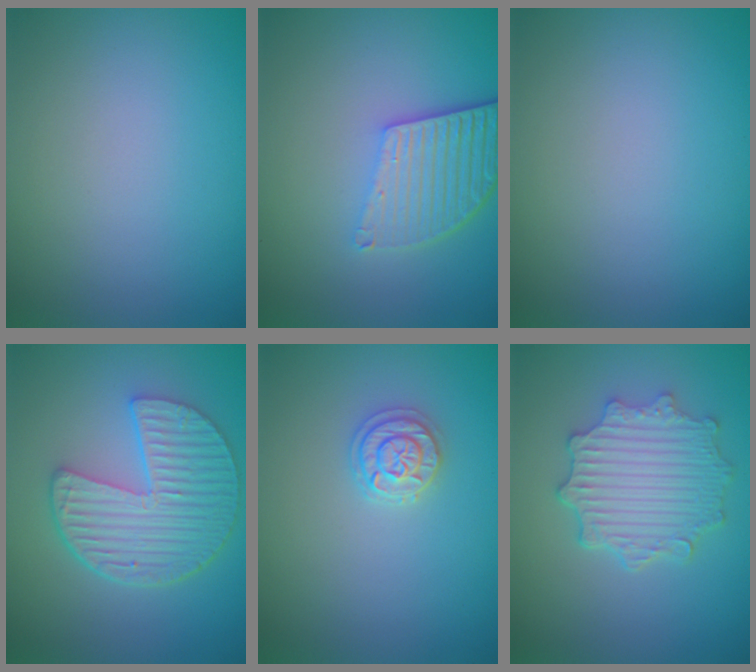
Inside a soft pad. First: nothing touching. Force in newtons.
{"total": 5.1, "press": 3.8, "slide": 3.5}
{"total": 0.0}
{"total": 6.4, "press": 4.8, "slide": 4.2}
{"total": 2.1, "press": 2.1, "slide": 0.5}
{"total": 4.9, "press": 3.9, "slide": 2.9}